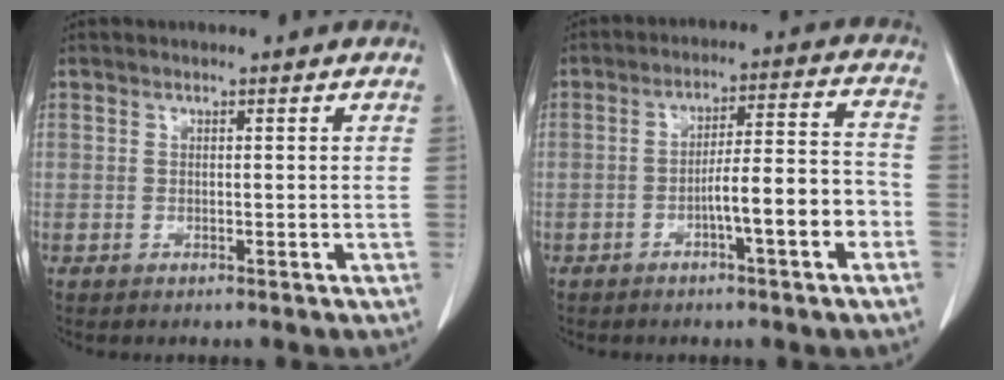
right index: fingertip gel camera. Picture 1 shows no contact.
{"total": 9.4, "force": [-3.6, 0.8, 8.7], "torque": [-0.134, 0.022, -0.055]}